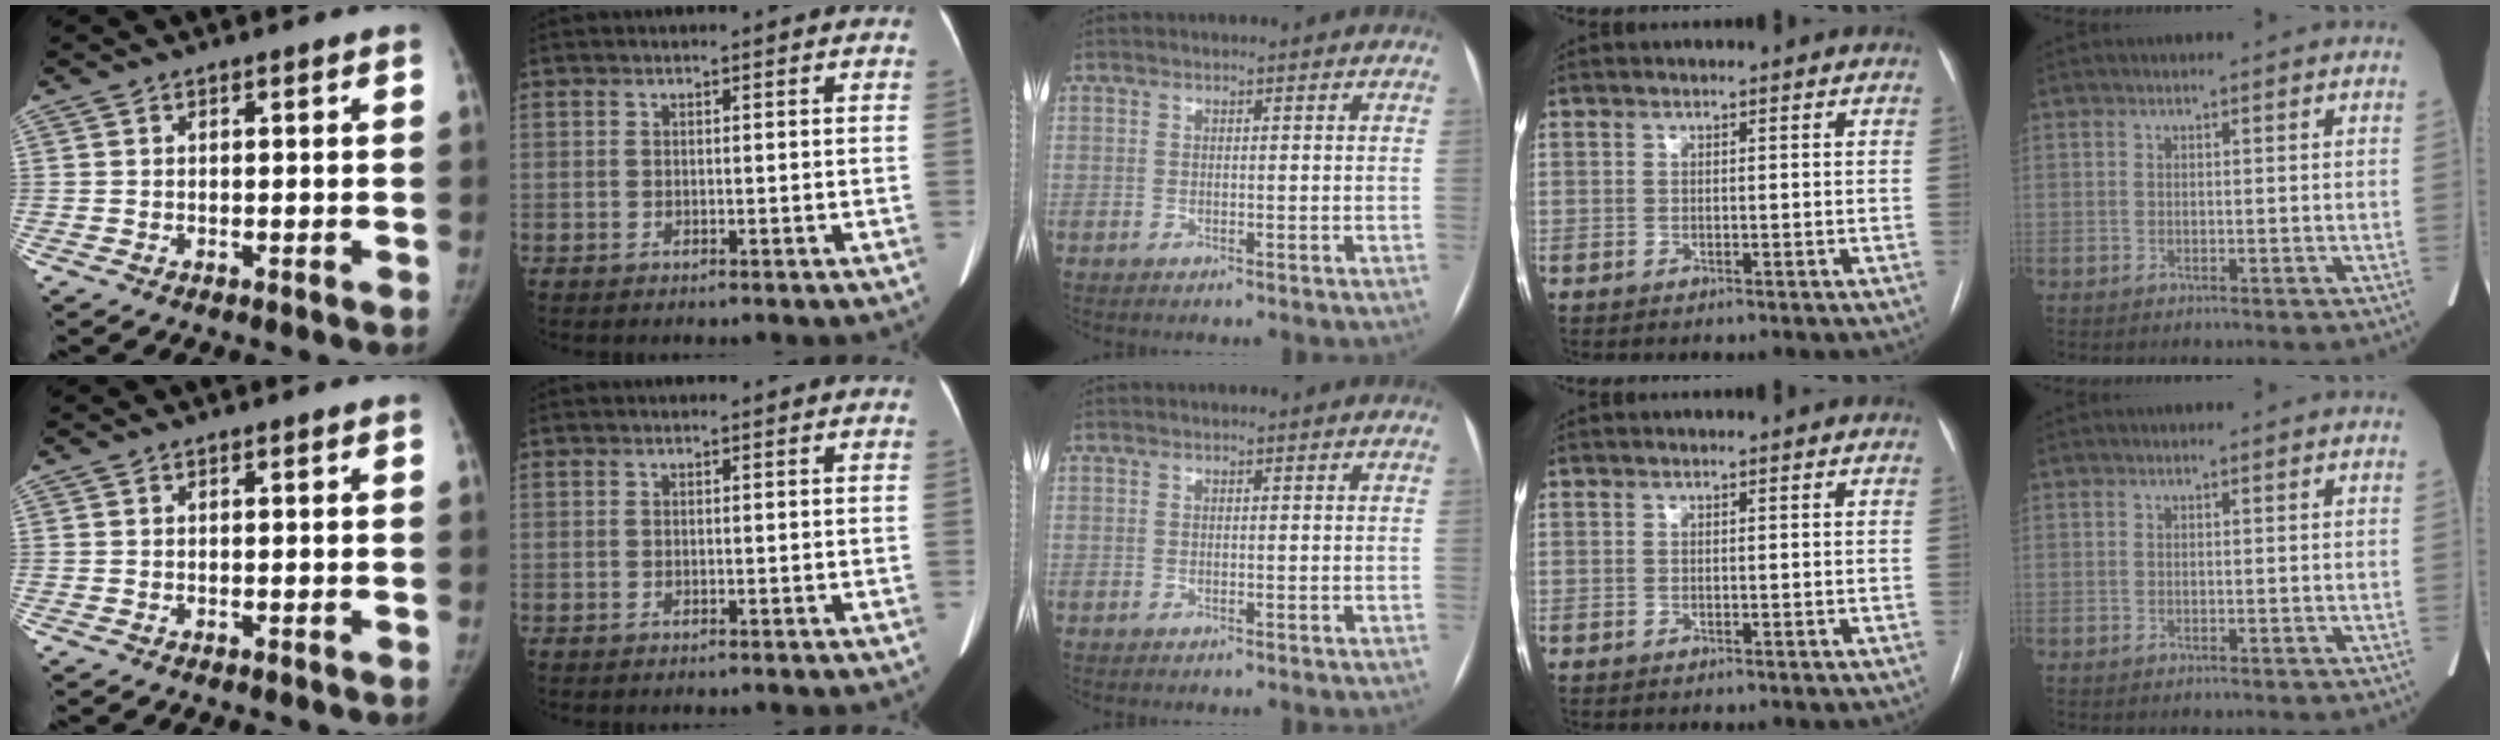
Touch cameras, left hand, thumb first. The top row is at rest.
{}